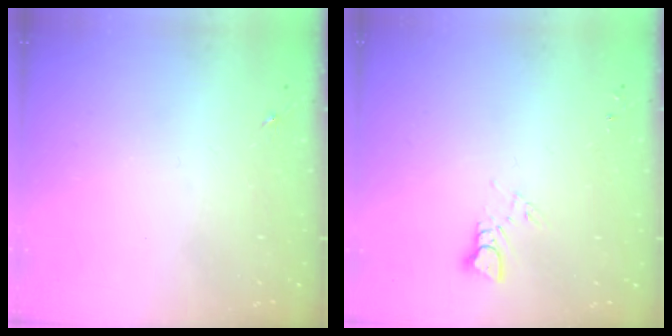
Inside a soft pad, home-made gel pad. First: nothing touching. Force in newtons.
{"total": 2.9, "press": 2.9, "slide": 0.2}